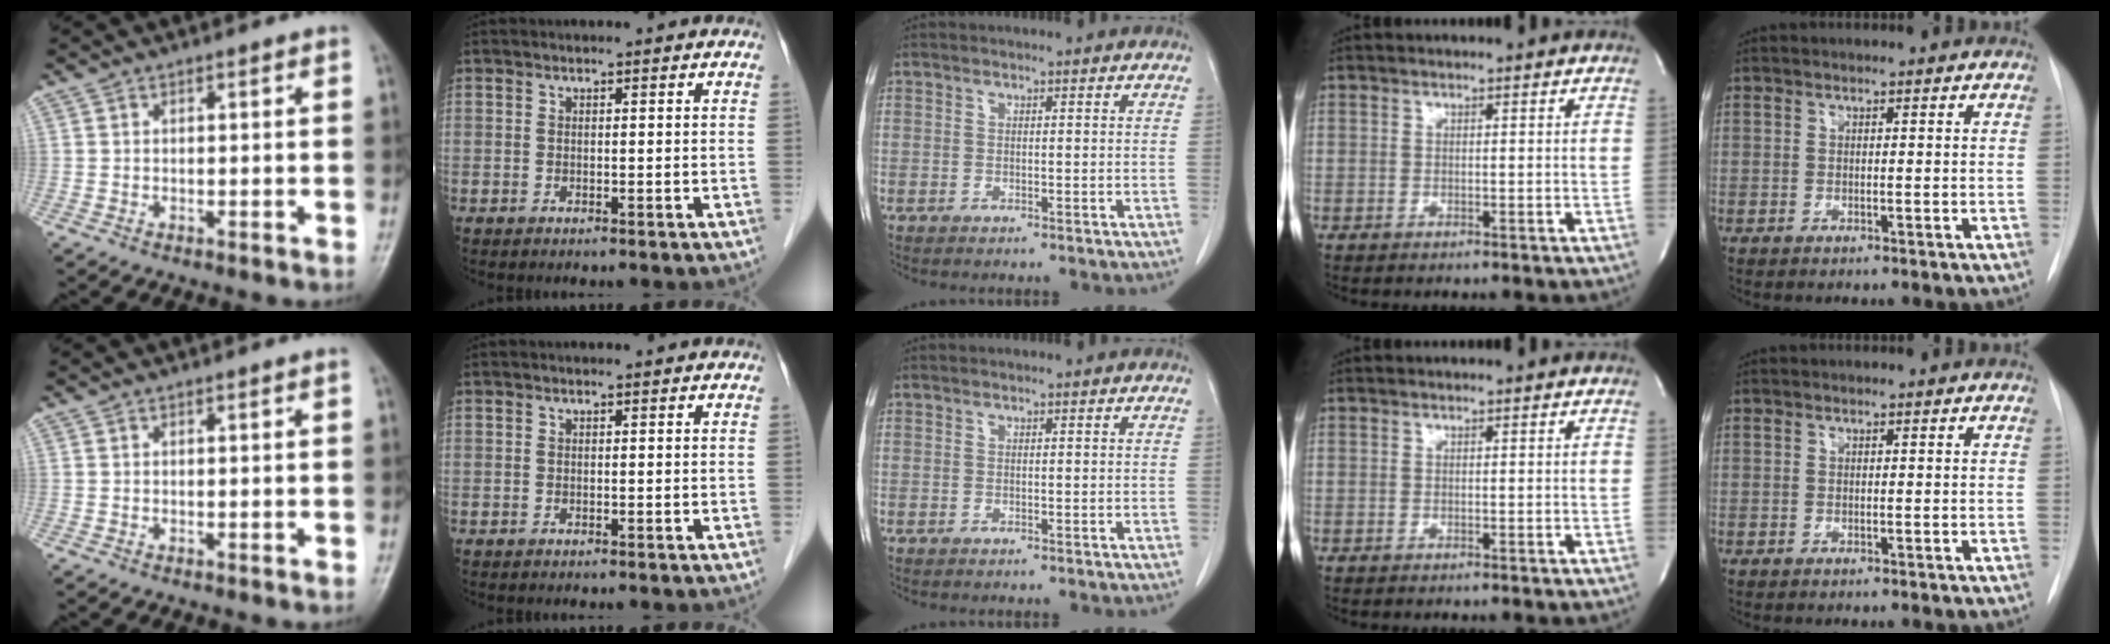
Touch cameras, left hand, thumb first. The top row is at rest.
{}